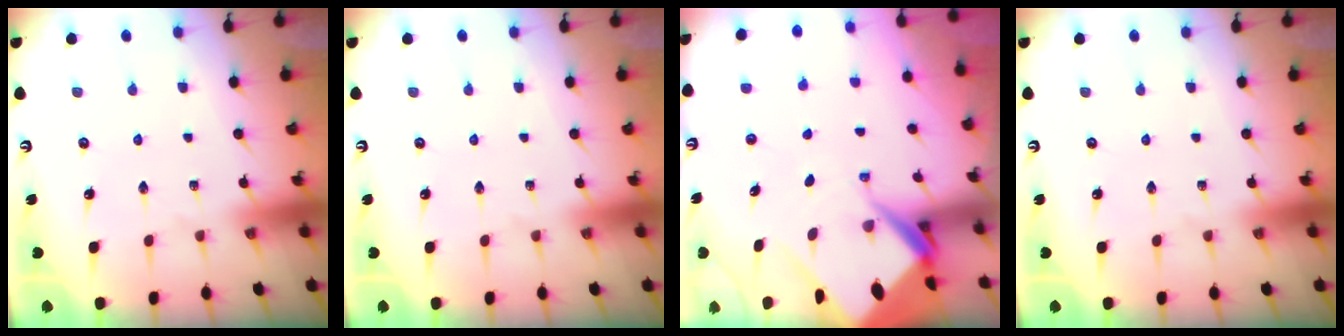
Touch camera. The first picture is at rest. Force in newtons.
{"total": 0.0}
{"total": 9.5, "press": 9.5, "slide": 1.1}
{"total": 0.0}